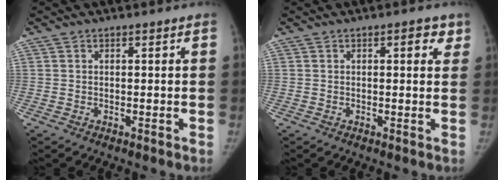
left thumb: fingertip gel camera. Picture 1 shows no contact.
{"total": 2.9, "force": [1.5, 1.3, 2.2], "torque": [-0.012, -0.002, 0.013]}